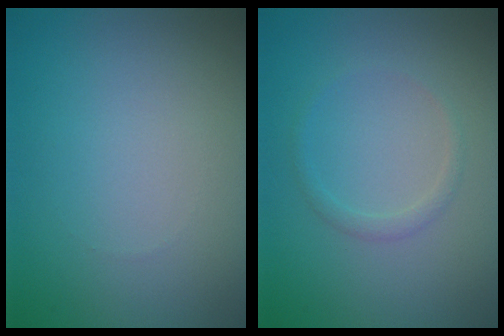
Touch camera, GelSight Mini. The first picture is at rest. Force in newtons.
{"total": 1.0, "press": 1.0, "slide": 0.0}